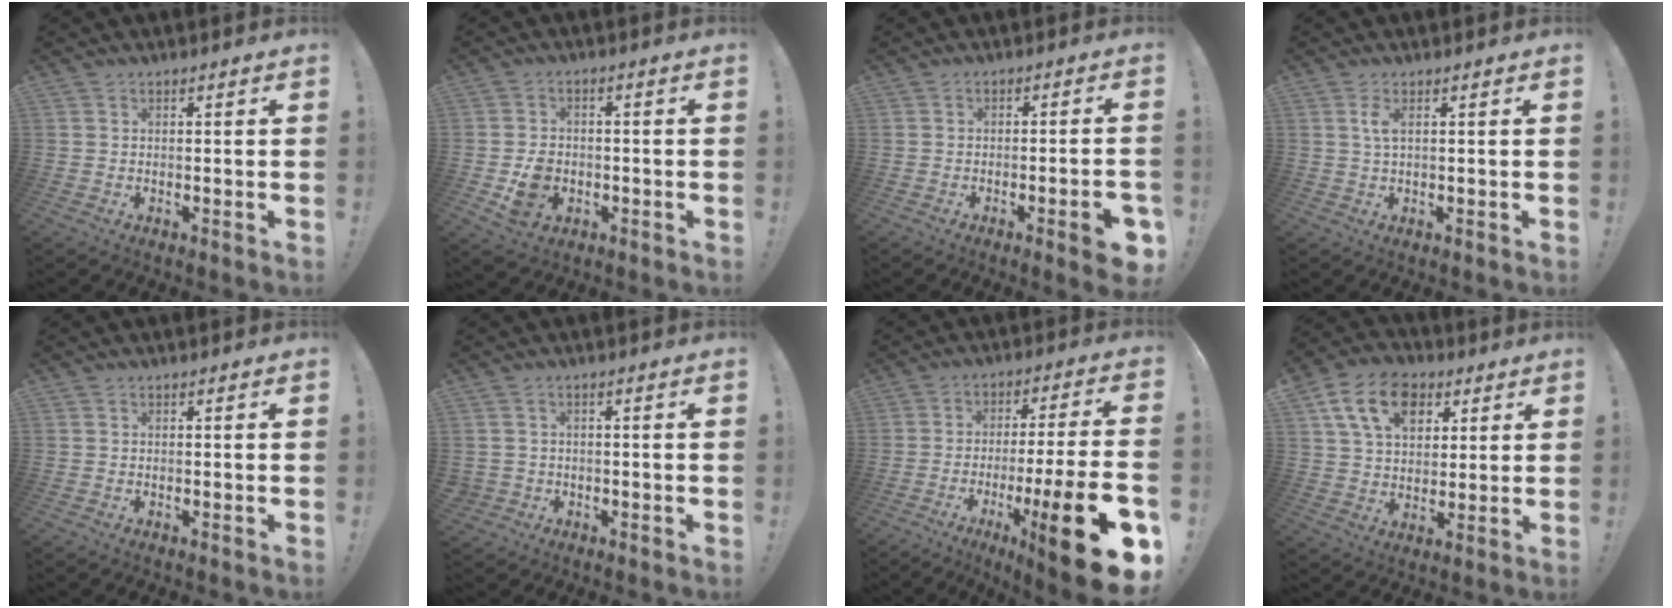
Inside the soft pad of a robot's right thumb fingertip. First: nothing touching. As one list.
[{"total": 8.5, "force": [-2.2, 6.7, 4.7], "torque": [-0.074, 0.013, -0.031]}, {"total": 6.5, "force": [-2.7, 0.7, 5.8], "torque": [-0.086, 0.010, -0.038]}, {"total": 2.9, "force": [0.9, 0.8, 2.6], "torque": [-0.052, 0.001, 0.014]}, {"total": 0.0}, {"total": 2.2, "force": [-0.1, 2.2, 0.4], "torque": [-0.005, 0.003, 0.000]}, {"total": 21.6, "force": [-8.9, 2.6, 19.5], "torque": [-0.306, 0.038, -0.133]}, {"total": 16.0, "force": [6.8, 11.1, 9.2], "torque": [-0.141, -0.016, 0.130]}]